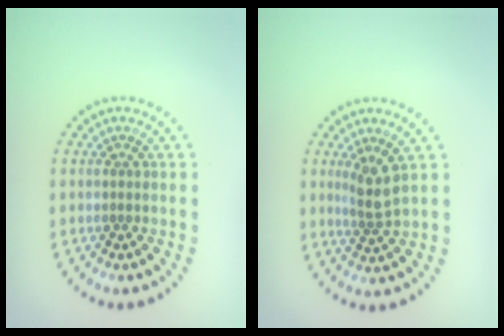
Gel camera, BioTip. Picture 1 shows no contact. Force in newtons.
{"total": 2.4, "press": 1.9, "slide": 1.6}